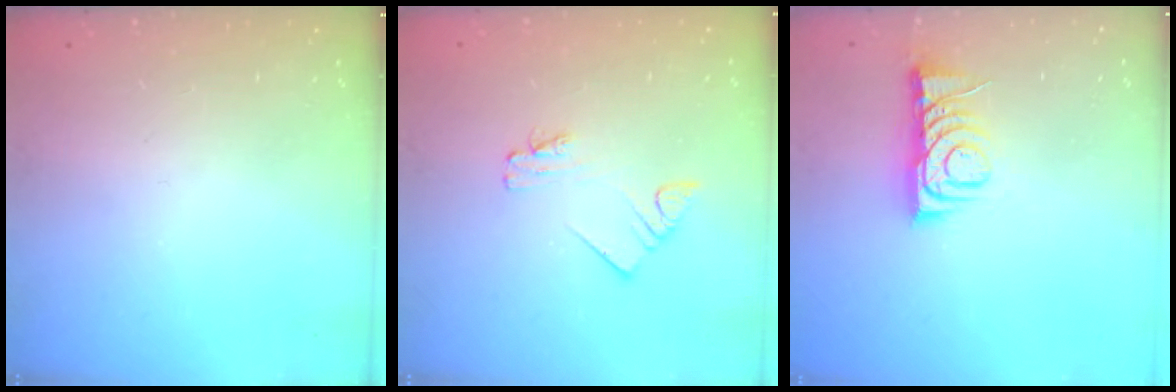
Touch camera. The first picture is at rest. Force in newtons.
{"total": 1.9, "press": 1.9, "slide": 0.1}
{"total": 7.4, "press": 7.4, "slide": 0.1}